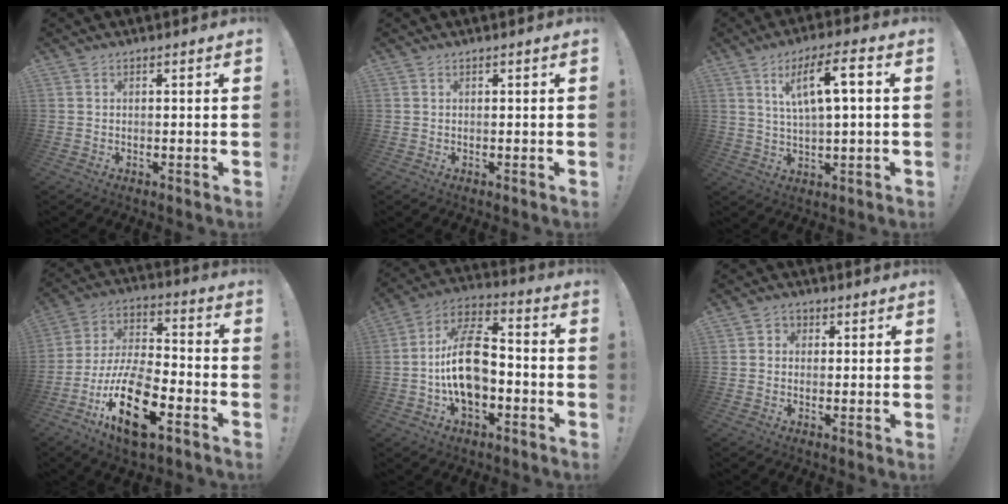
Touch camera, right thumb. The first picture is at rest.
{"total": 0.0}
{"total": 10.4, "force": [3.1, 2.5, 9.6], "torque": [-0.165, 0.003, 0.047]}
{"total": 20.4, "force": [-10.0, 8.6, 15.5], "torque": [-0.296, 0.055, -0.161]}
{"total": 17.2, "force": [-2.7, 10.5, 13.4], "torque": [-0.235, 0.023, -0.045]}
{"total": 2.7, "force": [-0.1, 2.6, 1.0], "torque": [-0.016, 0.006, -0.001]}